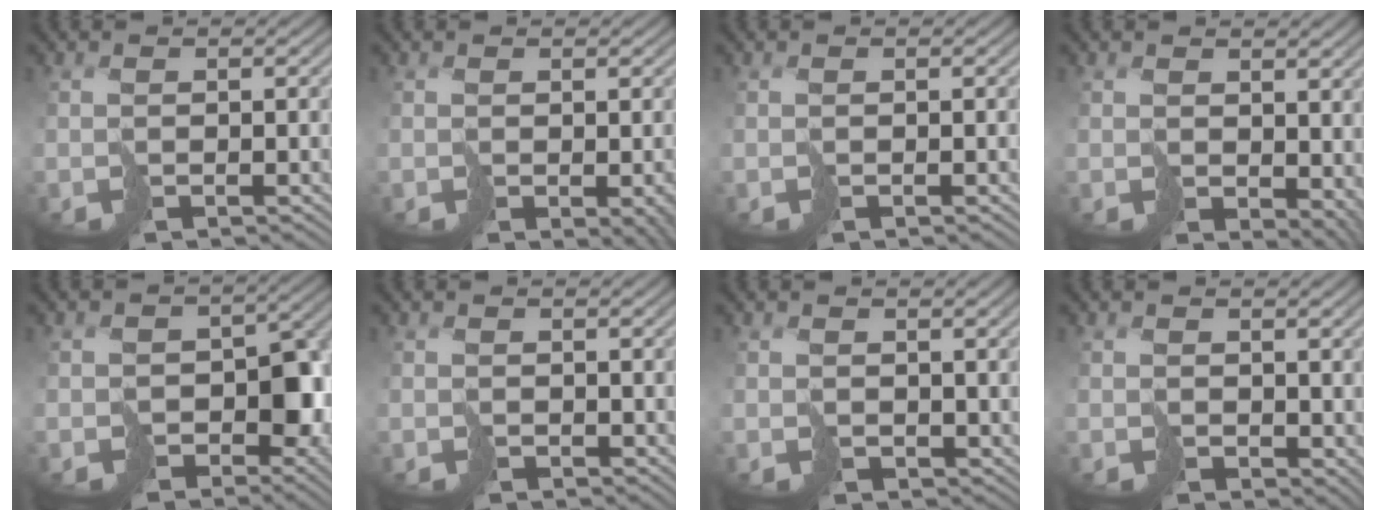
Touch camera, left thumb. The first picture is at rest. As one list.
[{"total": 2.6, "force": [-0.8, 1.3, 2.1], "torque": [-0.027, -0.013, -0.008]}, {"total": 0.0}, {"total": 5.7, "force": [1.1, 4.1, 3.9], "torque": [-0.071, -0.022, 0.031]}, {"total": 7.9, "force": [-1.9, 5.9, 4.9], "torque": [-0.069, -0.011, -0.036]}, {"total": 1.6, "force": [1.0, 1.1, 0.5], "torque": [-0.016, -0.002, 0.019]}, {"total": 2.6, "force": [1.3, 1.9, 1.2], "torque": [-0.036, -0.004, 0.024]}, {"total": 3.4, "force": [1.5, 2.5, 1.8], "torque": [-0.045, -0.010, 0.032]}]